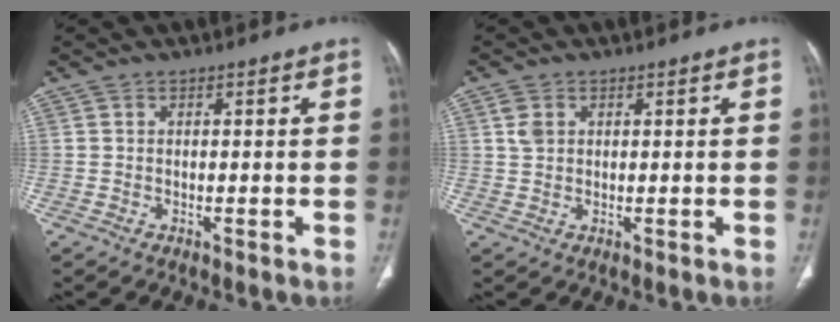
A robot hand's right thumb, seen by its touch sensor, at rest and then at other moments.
{"total": 2.7, "force": [1.0, 1.9, 1.6], "torque": [-0.032, 0.003, 0.026]}